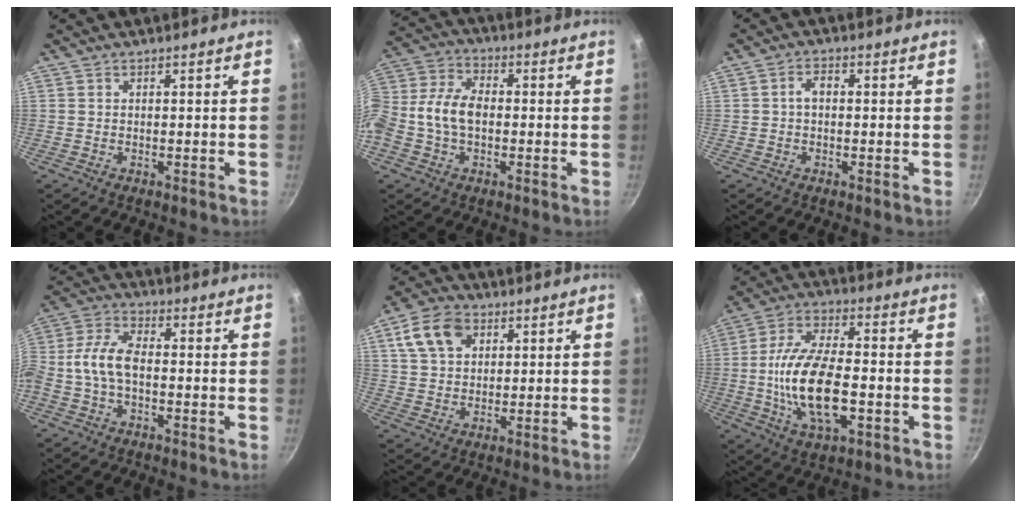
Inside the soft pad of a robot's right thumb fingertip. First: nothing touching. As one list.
[{"total": 11.2, "force": [-1.1, 7.6, 8.1], "torque": [-0.146, 0.039, -0.038]}, {"total": 2.7, "force": [0.0, 1.8, 2.0], "torque": [-0.029, 0.012, -0.003]}, {"total": 8.8, "force": [-1.4, 5.1, 7.1], "torque": [-0.147, 0.037, -0.041]}, {"total": 9.9, "force": [3.9, 7.0, 5.8], "torque": [-0.093, 0.005, 0.065]}, {"total": 16.9, "force": [-3.1, 8.0, 14.6], "torque": [-0.271, 0.019, -0.060]}]